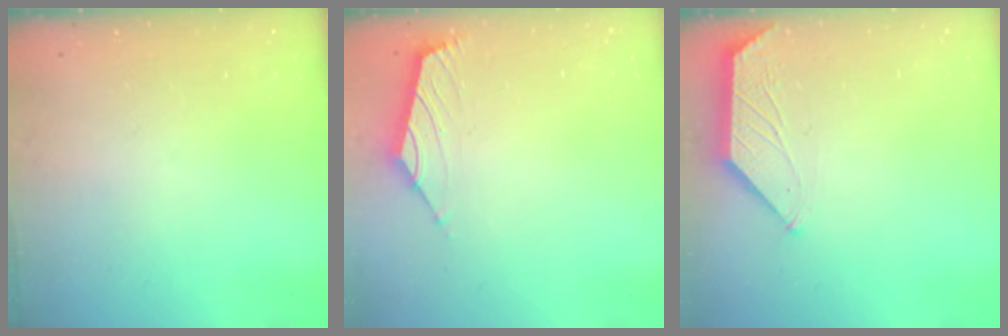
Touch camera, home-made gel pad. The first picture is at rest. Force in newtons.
{"total": 1.8, "press": 1.6, "slide": 0.7}
{"total": 1.2, "press": 1.2, "slide": 0.3}